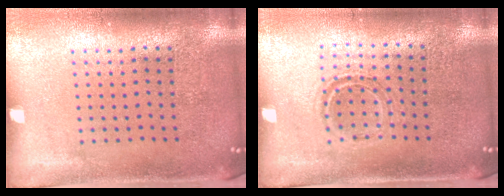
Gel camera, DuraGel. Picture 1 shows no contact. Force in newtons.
{"total": 1.0, "press": 1.0, "slide": 0.3}